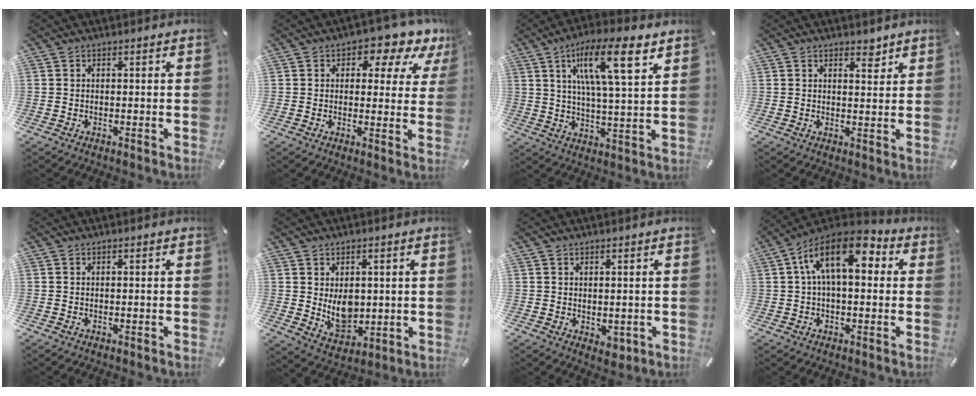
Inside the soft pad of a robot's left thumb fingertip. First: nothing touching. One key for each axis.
{"total": 7.1, "fx": 4.0, "fy": 4.2, "fz": 4.1, "tx": -0.042, "ty": -0.024, "tz": 0.058}
{"total": 15.1, "fx": 7.6, "fy": 3.8, "fz": 12.5, "tx": -0.205, "ty": -0.019, "tz": 0.118}
{"total": 3.0, "fx": 2.4, "fy": 1.5, "fz": 1.1, "tx": 0.006, "ty": -0.018, "tz": 0.037}
{"total": 0.0}
{"total": 8.3, "fx": 1.1, "fy": 6.0, "fz": 5.6, "tx": -0.077, "ty": -0.011, "tz": 0.021}
{"total": 2.0, "fx": 0.2, "fy": 1.5, "fz": 1.3, "tx": -0.015, "ty": -0.001, "tz": 0.003}
{"total": 14.4, "fx": 4.2, "fy": 7.5, "fz": 11.6, "tx": -0.204, "ty": -0.015, "tz": 0.070}